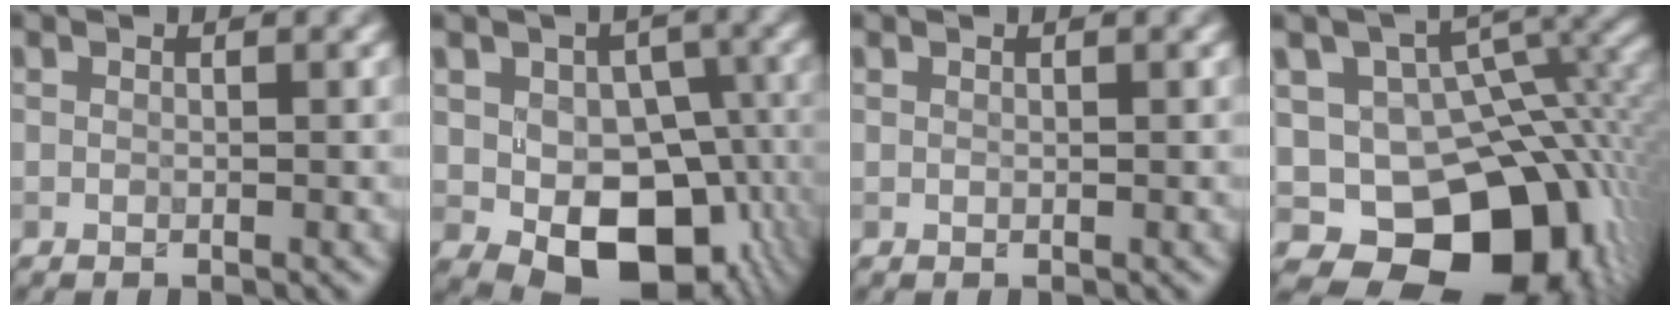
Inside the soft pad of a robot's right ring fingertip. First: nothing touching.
{"total": 10.2, "force": [-3.0, 6.9, 6.9], "torque": [-0.100, -0.014, -0.042]}
{"total": 0.0}
{"total": 14.1, "force": [-5.6, 9.3, 9.1], "torque": [-0.129, -0.016, -0.076]}